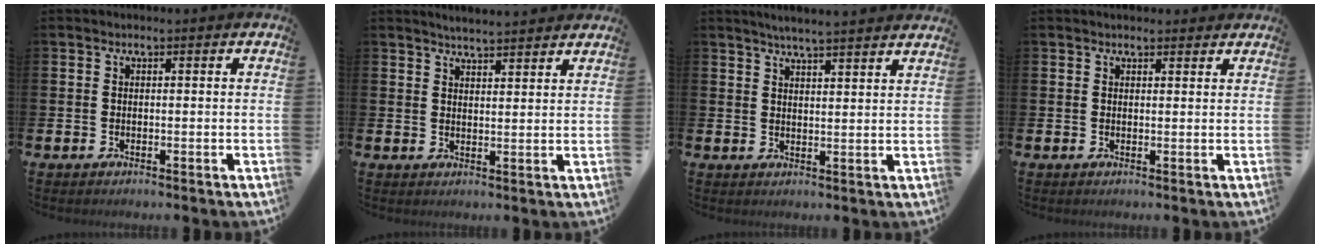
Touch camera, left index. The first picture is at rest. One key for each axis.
{"total": 3.7, "fx": 3.7, "fy": -0.2, "fz": 0.2, "tx": -0.011, "ty": -0.018, "tz": 0.067}
{"total": 4.4, "fx": 4.3, "fy": -0.6, "fz": 0.7, "tx": -0.022, "ty": -0.019, "tz": 0.075}
{"total": 1.5, "fx": 1.4, "fy": 0.4, "fz": 0.1, "tx": 0.005, "ty": -0.002, "tz": 0.025}